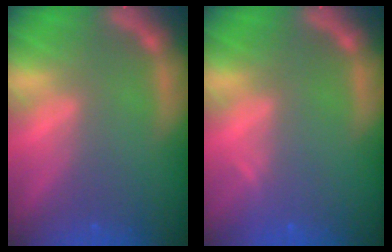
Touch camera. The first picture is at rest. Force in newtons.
{"total": 0.9}